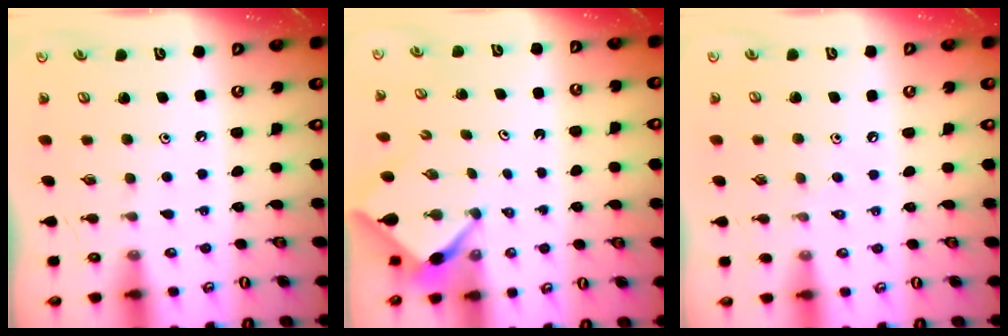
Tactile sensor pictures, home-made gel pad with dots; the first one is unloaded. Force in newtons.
{"total": 2.4, "press": 2.4, "slide": 0.3}
{"total": 3.3, "press": 3.2, "slide": 0.5}